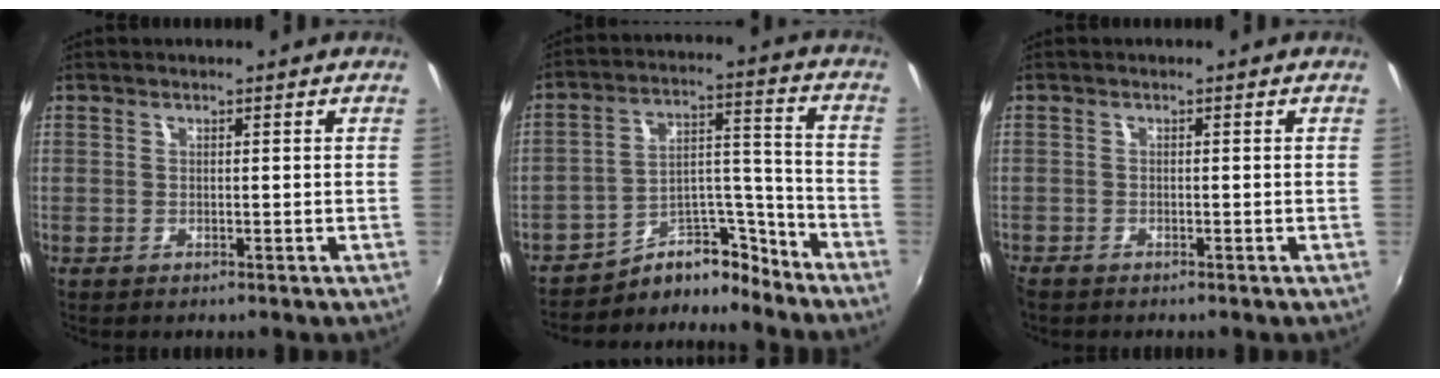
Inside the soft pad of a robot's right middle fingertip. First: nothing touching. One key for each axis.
{"total": 10.2, "fx": -9.4, "fy": 3.7, "fz": 1.5, "tx": -0.016, "ty": 0.066, "tz": -0.154}
{"total": 1.2, "fx": -1.1, "fy": 0.5, "fz": 0.2, "tx": -0.007, "ty": -0.005, "tz": -0.025}